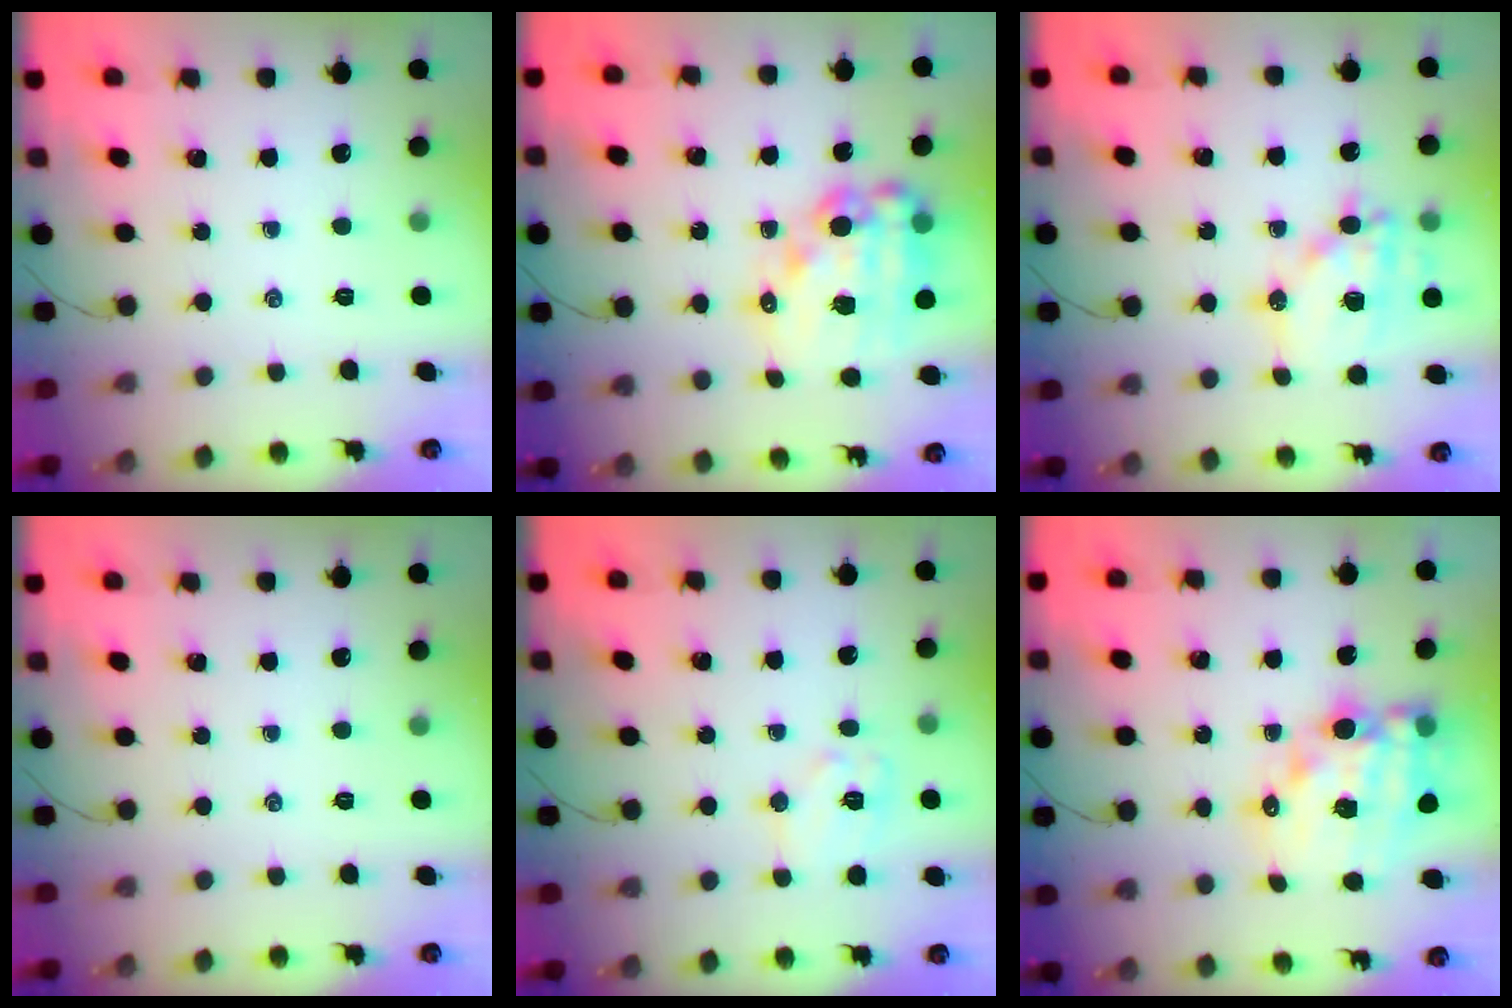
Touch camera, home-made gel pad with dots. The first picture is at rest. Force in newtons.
{"total": 17.3, "press": 16.9, "slide": 3.6}
{"total": 15.9, "press": 15.5, "slide": 3.4}
{"total": 0.0}
{"total": 9.4, "press": 9.4, "slide": 0.3}
{"total": 16.6, "press": 16.1, "slide": 4.1}